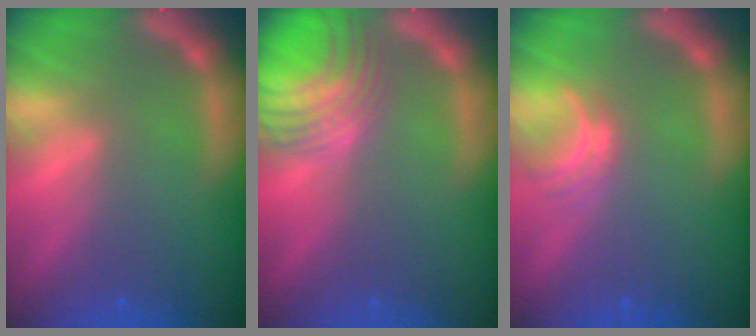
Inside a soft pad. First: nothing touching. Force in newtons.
{"total": 8.1}
{"total": 2.0}